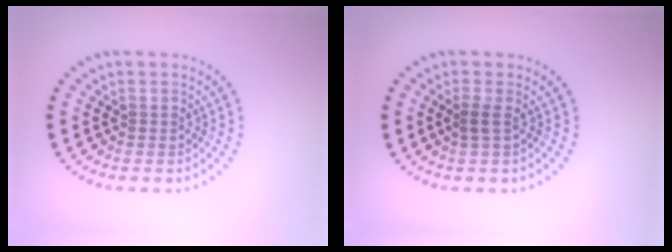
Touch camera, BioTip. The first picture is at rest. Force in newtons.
{"total": 1.0, "press": 0.7, "slide": 0.6}